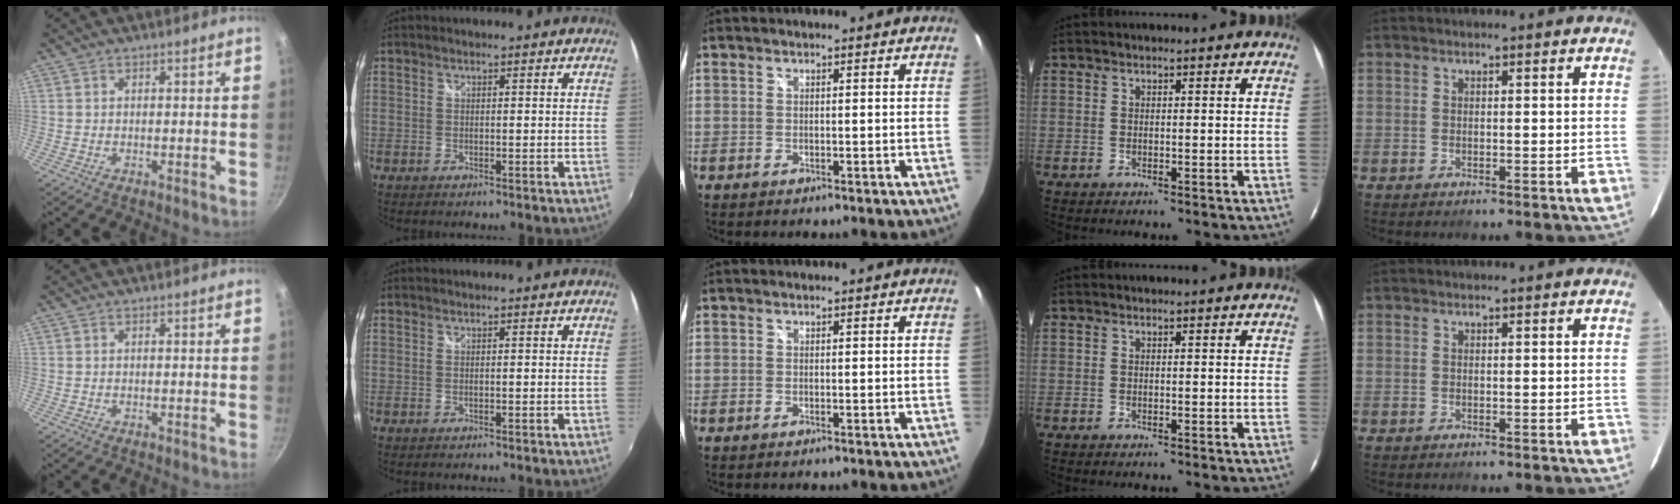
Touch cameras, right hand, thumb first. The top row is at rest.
{}